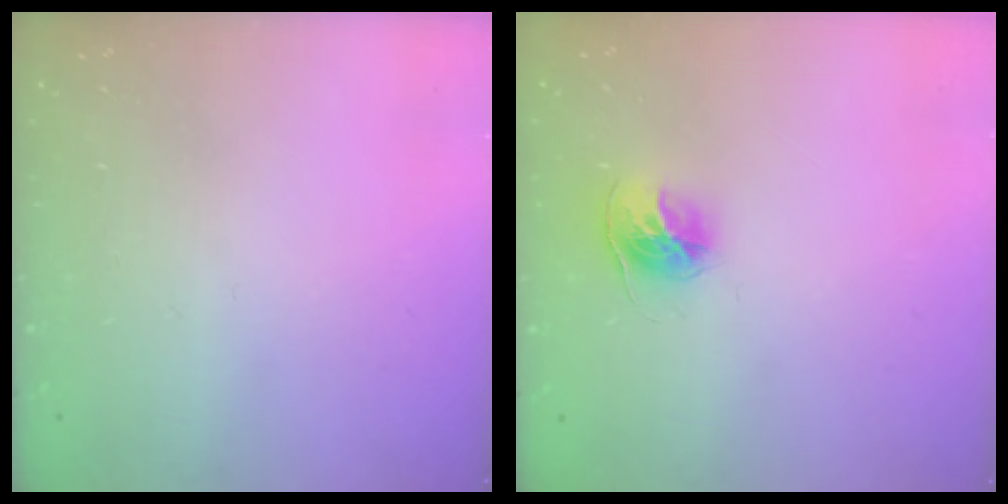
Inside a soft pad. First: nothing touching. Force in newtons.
{"total": 11.1, "press": 11.1, "slide": 0.9}